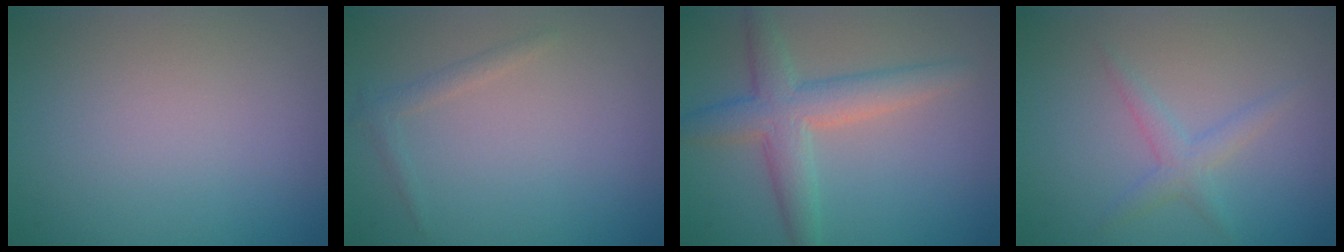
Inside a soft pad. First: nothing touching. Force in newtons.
{"total": 1.0, "press": 1.0, "slide": 0.0}
{"total": 4.7, "press": 4.7, "slide": 0.4}
{"total": 1.8, "press": 1.8, "slide": 0.1}